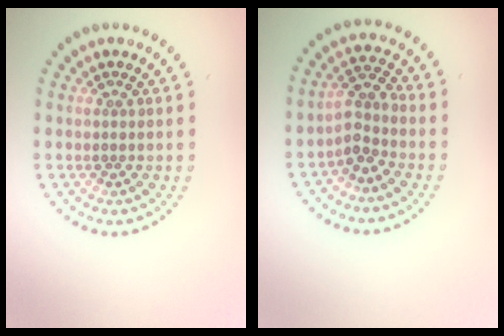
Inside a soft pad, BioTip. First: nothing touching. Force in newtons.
{"total": 2.6, "press": 2.0, "slide": 1.6}